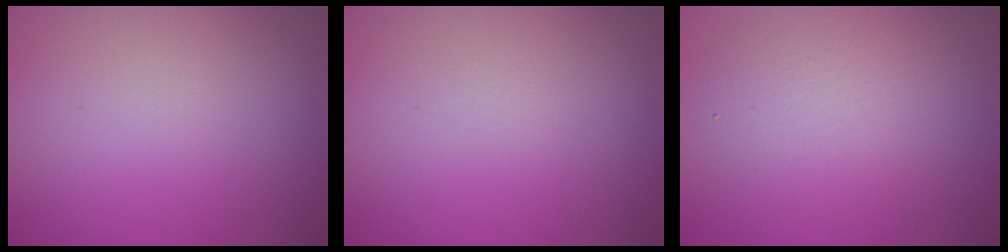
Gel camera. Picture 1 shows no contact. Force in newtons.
{"total": 0.0}
{"total": 3.6, "press": 3.6, "slide": 0.2}